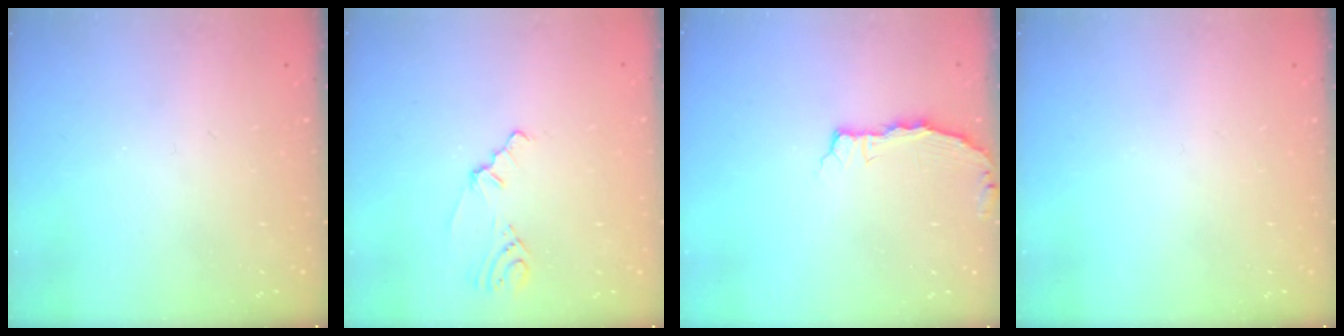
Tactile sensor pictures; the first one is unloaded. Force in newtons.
{"total": 1.6, "press": 1.5, "slide": 0.6}
{"total": 2.9, "press": 2.9, "slide": 0.3}
{"total": 0.0}